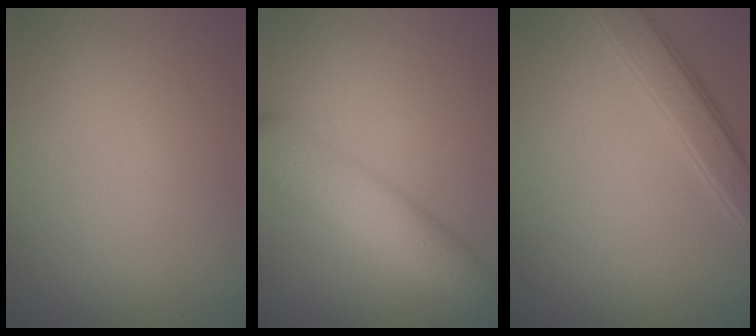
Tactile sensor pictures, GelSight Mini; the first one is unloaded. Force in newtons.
{"total": 5.1, "press": 5.1, "slide": 0.1}
{"total": 3.3, "press": 3.3, "slide": 0.1}